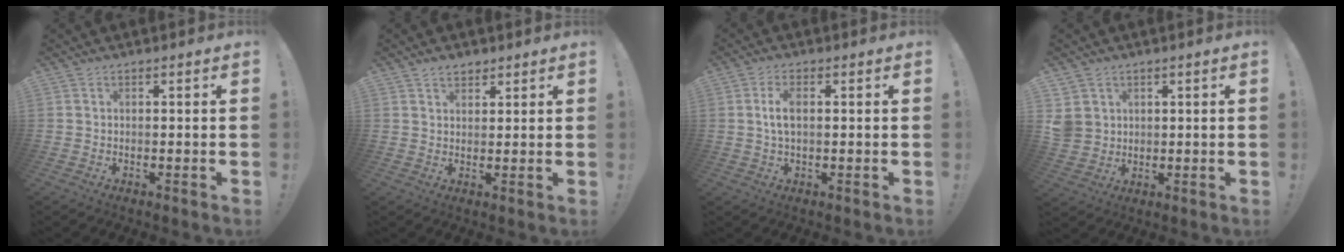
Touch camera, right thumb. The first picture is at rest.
{"total": 3.4, "force": [2.6, 1.9, 1.0], "torque": [-0.003, -0.016, 0.046]}
{"total": 4.5, "force": [0.4, 2.0, 4.0], "torque": [-0.083, 0.004, 0.005]}
{"total": 5.4, "force": [1.8, 4.8, 1.5], "torque": [-0.032, -0.006, 0.040]}